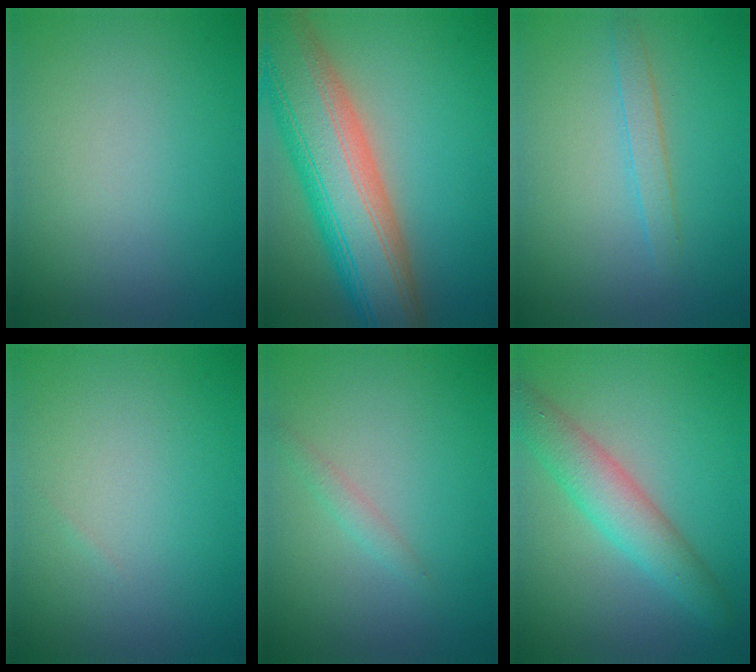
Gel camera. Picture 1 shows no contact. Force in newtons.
{"total": 12.5, "press": 12.4, "slide": 0.6}
{"total": 1.5, "press": 1.5, "slide": 0.0}
{"total": 0.0}
{"total": 1.0, "press": 0.9, "slide": 0.1}
{"total": 4.2, "press": 4.2, "slide": 0.2}